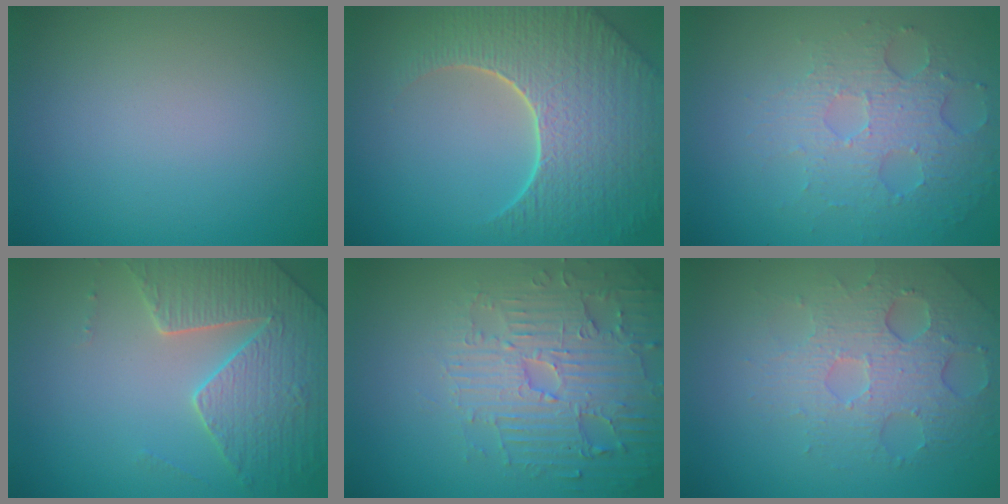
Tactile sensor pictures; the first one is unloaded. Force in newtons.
{"total": 9.1, "press": 6.5, "slide": 6.4}
{"total": 5.0, "press": 3.5, "slide": 3.7}
{"total": 4.6, "press": 4.5, "slide": 1.3}
{"total": 4.8, "press": 4.7, "slide": 0.6}
{"total": 4.5, "press": 3.8, "slide": 2.3}